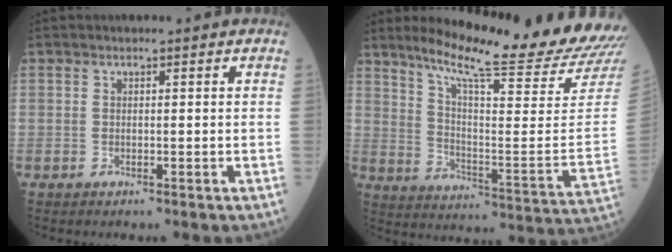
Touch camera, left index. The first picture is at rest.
{"total": 22.5, "force": [20.4, -1.6, 9.5], "torque": [-0.163, -0.108, 0.277]}